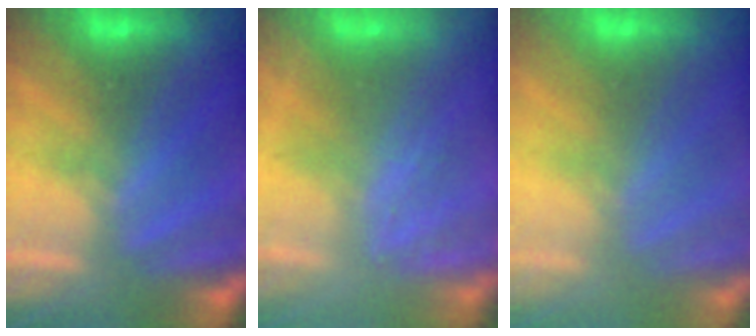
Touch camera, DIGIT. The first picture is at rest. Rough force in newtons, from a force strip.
{"total": 2.6}
{"total": 2.9}